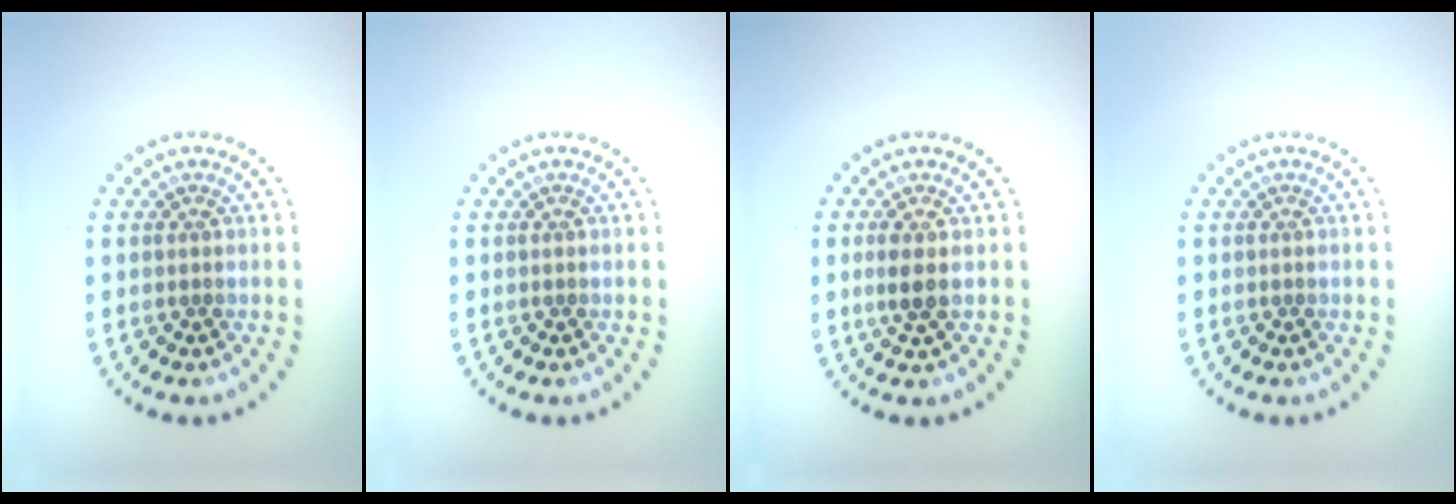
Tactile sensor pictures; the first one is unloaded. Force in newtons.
{"total": 0.0}
{"total": 1.9, "press": 1.8, "slide": 0.7}
{"total": 0.0}